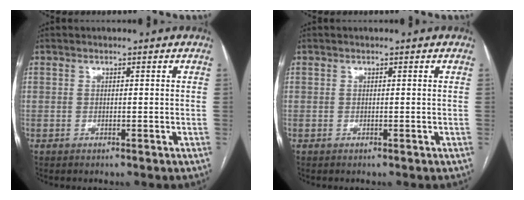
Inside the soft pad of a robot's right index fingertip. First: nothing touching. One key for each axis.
{"total": 0.0}